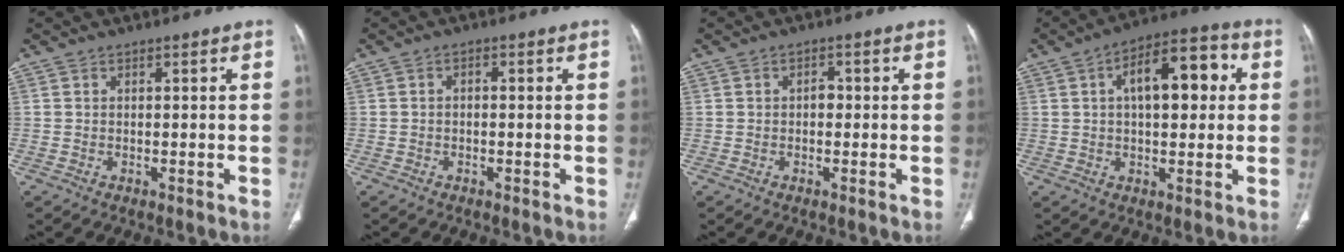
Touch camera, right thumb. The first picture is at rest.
{"total": 1.0, "force": [-0.2, 0.7, 0.6], "torque": [-0.009, 0.005, -0.006]}
{"total": 1.7, "force": [-0.1, 1.3, 1.1], "torque": [-0.008, 0.005, -0.006]}
{"total": 13.5, "force": [2.9, 6.6, 11.4], "torque": [-0.148, 0.025, 0.038]}